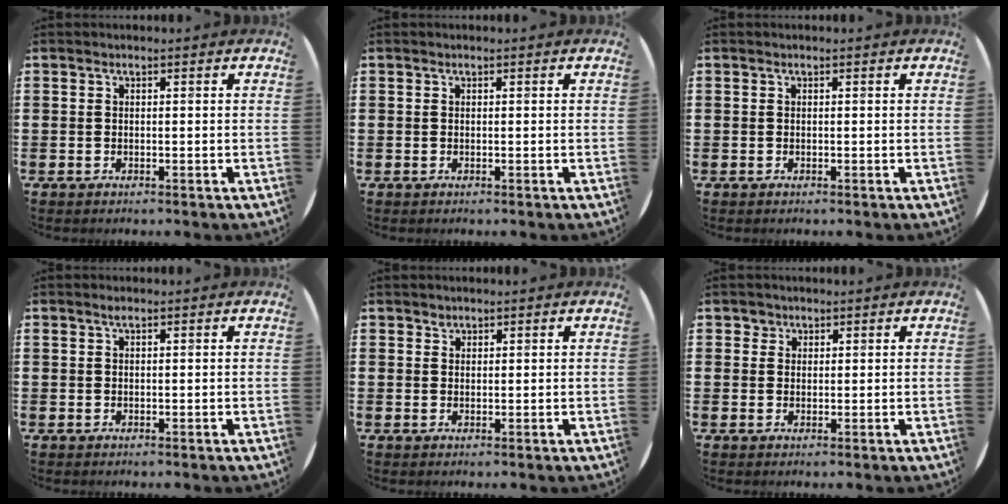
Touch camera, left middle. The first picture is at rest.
{"total": 0.0}
{"total": 0.0}
{"total": 0.7, "force": [0.5, 0.2, 0.5], "torque": [-0.010, 0.002, 0.009]}
{"total": 1.0, "force": [0.9, 0.4, -0.1], "torque": [0.009, -0.001, 0.016]}
{"total": 1.6, "force": [1.2, 1.0, 0.0], "torque": [0.015, -0.004, 0.021]}